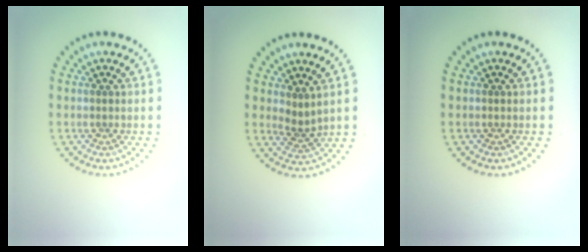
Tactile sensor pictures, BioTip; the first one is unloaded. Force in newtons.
{"total": 1.7, "press": 1.2, "slide": 1.3}
{"total": 0.0}